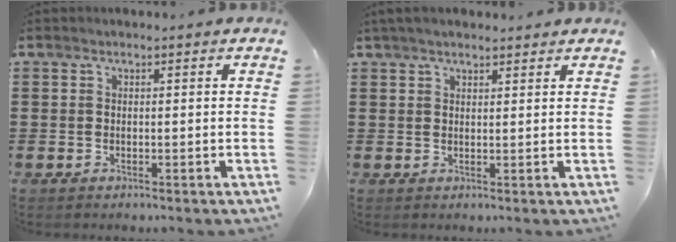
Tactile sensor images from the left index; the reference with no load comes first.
{"total": 2.3, "force": [1.9, 0.8, 1.0], "torque": [-0.023, 0.007, 0.037]}